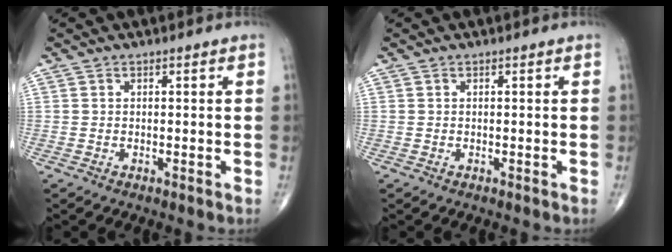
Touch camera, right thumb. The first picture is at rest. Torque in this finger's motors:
{"motor_torque": [-0.42, -0.34, -0.05, 0.05, -0.03]}